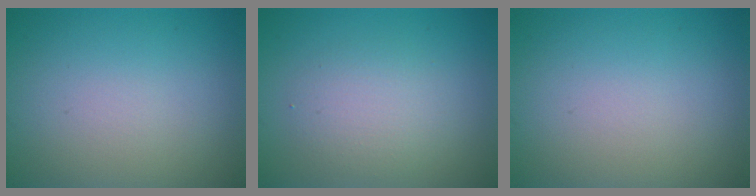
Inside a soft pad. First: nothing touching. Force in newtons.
{"total": 2.6, "press": 2.6, "slide": 0.1}
{"total": 0.0}